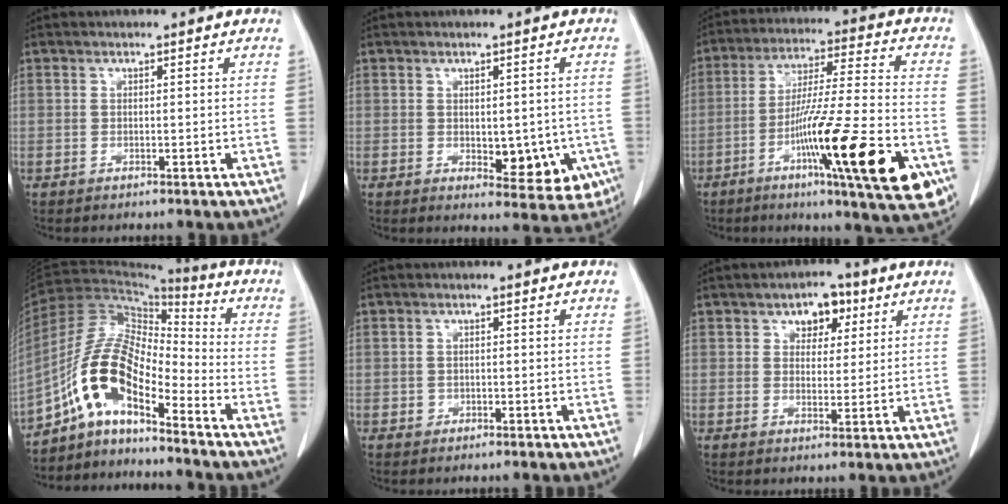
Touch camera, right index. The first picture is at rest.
{"total": 8.4, "force": [-1.9, 4.5, 6.8], "torque": [-0.059, 0.000, -0.009]}
{"total": 22.8, "force": [-8.3, 0.9, 21.2], "torque": [-0.306, -0.026, -0.131]}
{"total": 11.6, "force": [-7.2, 3.3, 8.6], "torque": [-0.180, 0.028, -0.135]}
{"total": 1.0, "force": [-0.4, 0.9, 0.1], "torque": [0.000, 0.004, -0.007]}
{"total": 5.0, "force": [2.5, 3.1, 3.0], "torque": [-0.035, 0.010, 0.036]}